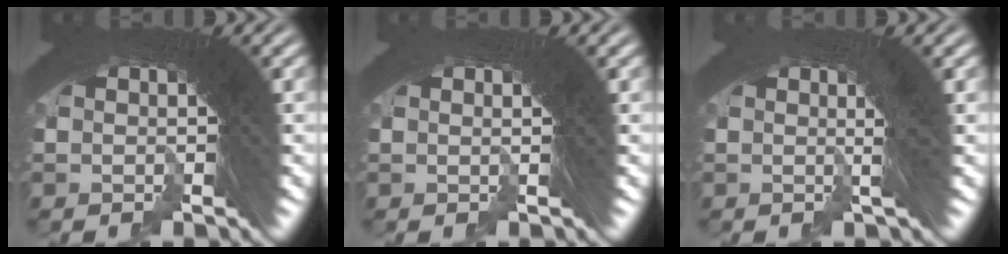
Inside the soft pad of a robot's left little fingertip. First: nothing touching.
{"total": 0.8, "force": [0.1, 0.5, 0.6], "torque": [-0.017, 0.002, -0.002]}
{"total": 2.2, "force": [0.4, 0.5, 2.1], "torque": [-0.032, 0.012, -0.003]}